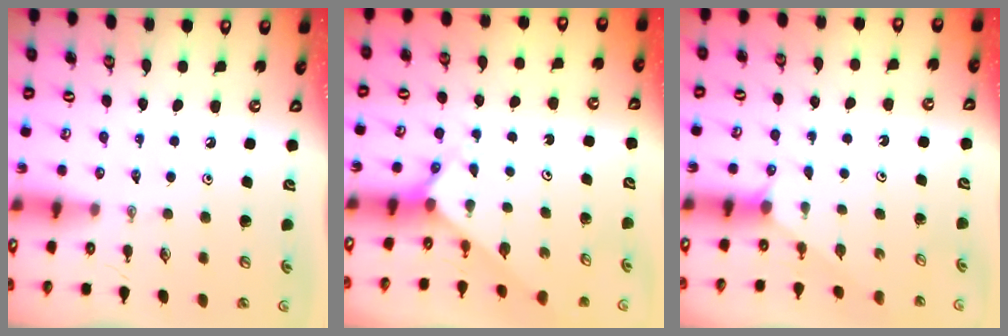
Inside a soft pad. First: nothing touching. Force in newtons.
{"total": 2.1, "press": 2.1, "slide": 0.2}
{"total": 1.4, "press": 1.4, "slide": 0.1}